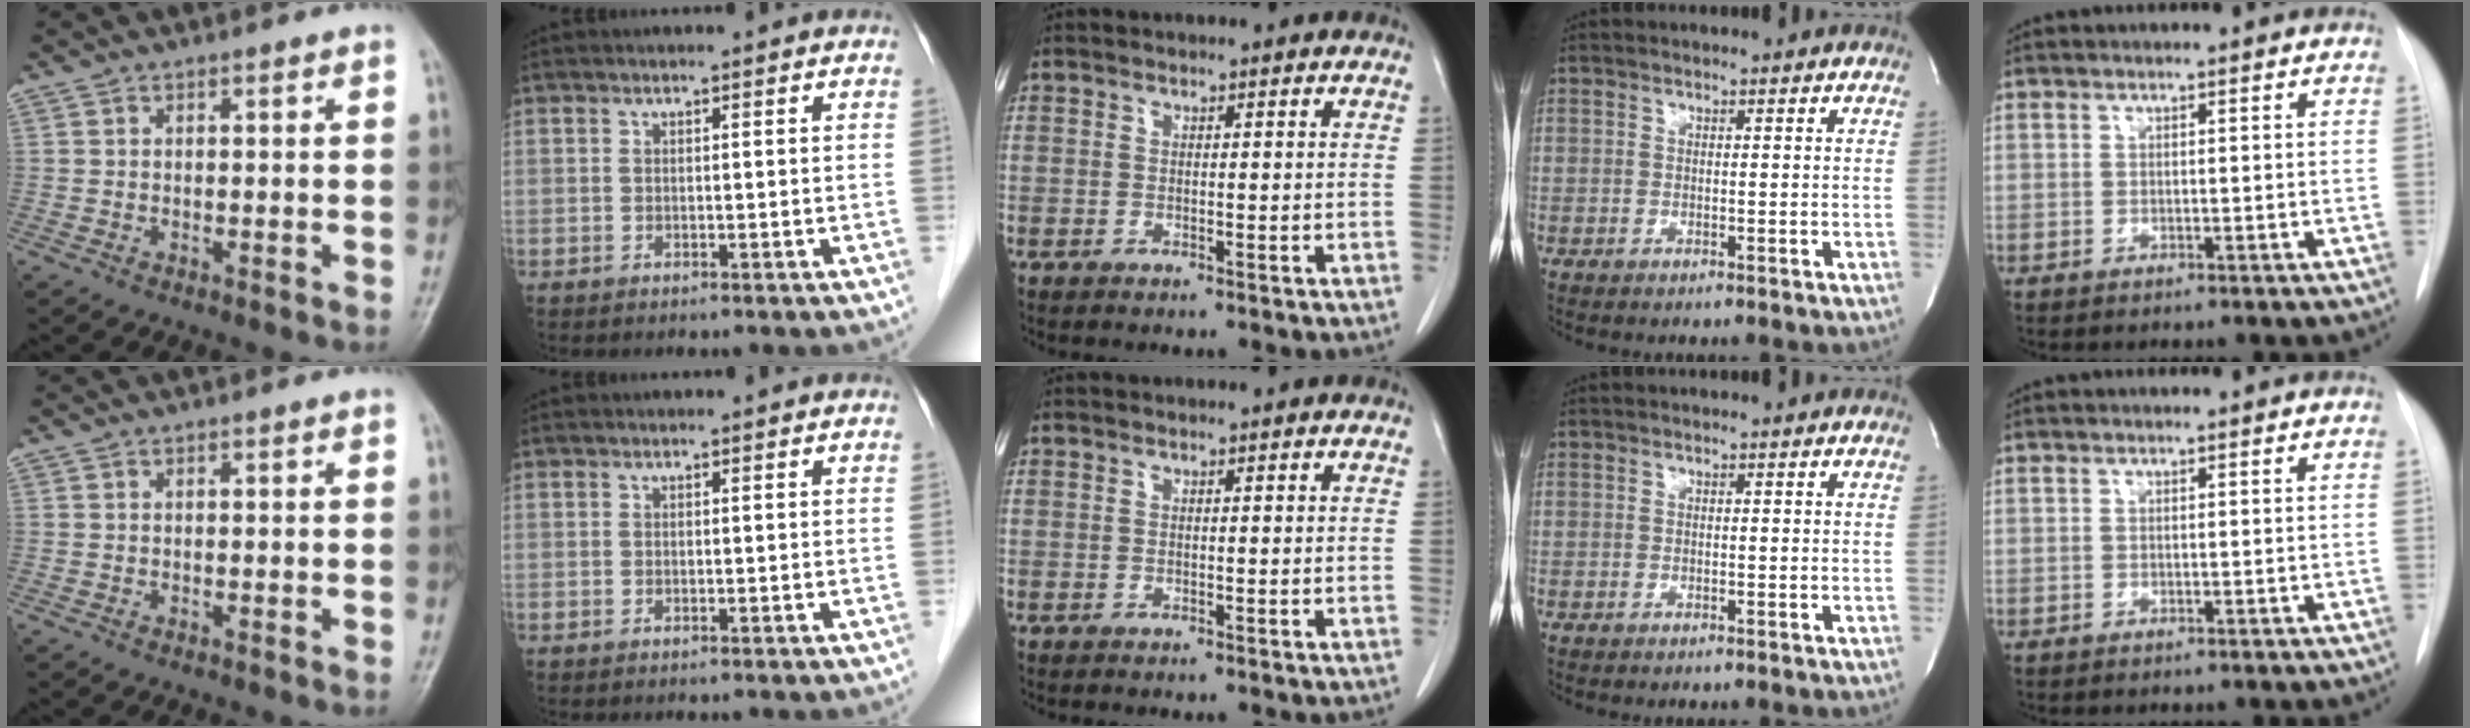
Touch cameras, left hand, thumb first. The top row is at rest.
{}